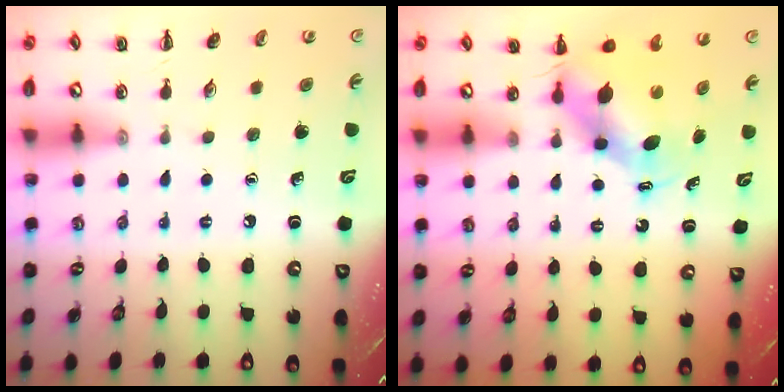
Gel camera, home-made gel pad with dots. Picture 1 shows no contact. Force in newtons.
{"total": 5.5, "press": 5.3, "slide": 1.6}